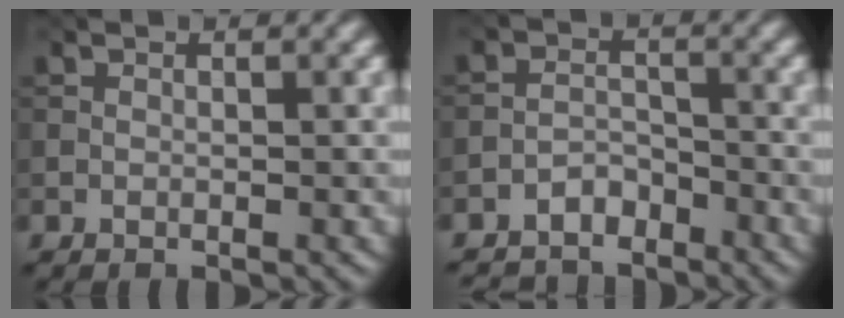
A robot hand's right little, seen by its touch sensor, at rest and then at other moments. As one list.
[{"total": 3.3, "force": [-3.0, 1.4, 0.4], "torque": [0.002, 0.003, -0.062]}]